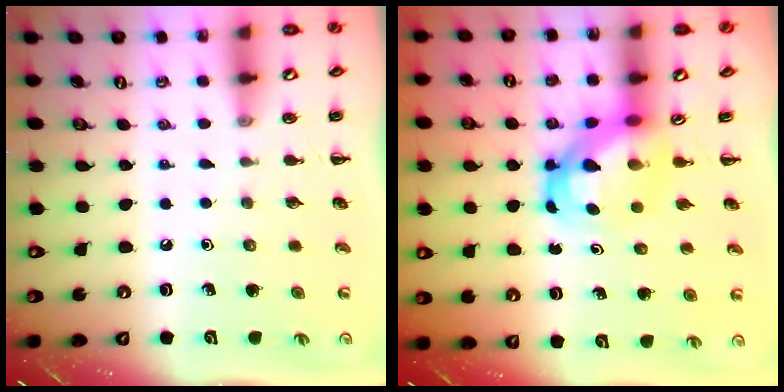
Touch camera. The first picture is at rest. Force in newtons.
{"total": 5.6, "press": 5.4, "slide": 1.5}